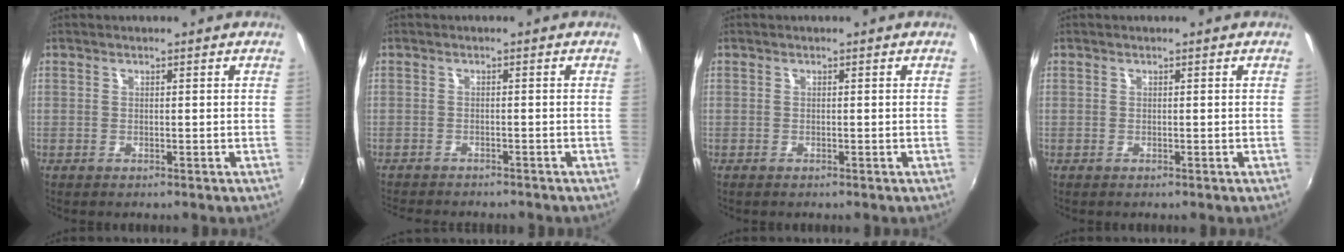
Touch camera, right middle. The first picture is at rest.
{"total": 5.4, "force": [-5.0, 0.9, 1.7], "torque": [-0.047, -0.015, -0.077]}
{"total": 0.0}
{"total": 0.0}